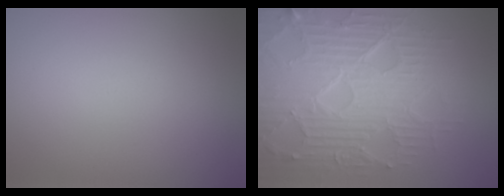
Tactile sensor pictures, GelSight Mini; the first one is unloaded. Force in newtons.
{"total": 9.0, "press": 6.5, "slide": 6.3}